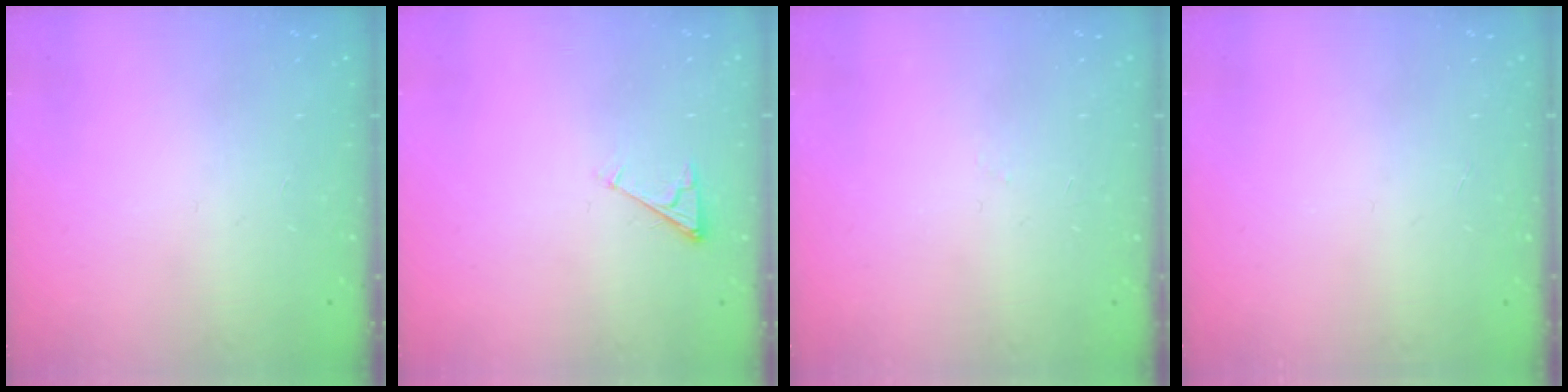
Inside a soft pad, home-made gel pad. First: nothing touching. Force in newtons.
{"total": 2.8, "press": 2.7, "slide": 0.4}
{"total": 2.6, "press": 2.5, "slide": 0.5}
{"total": 0.0}